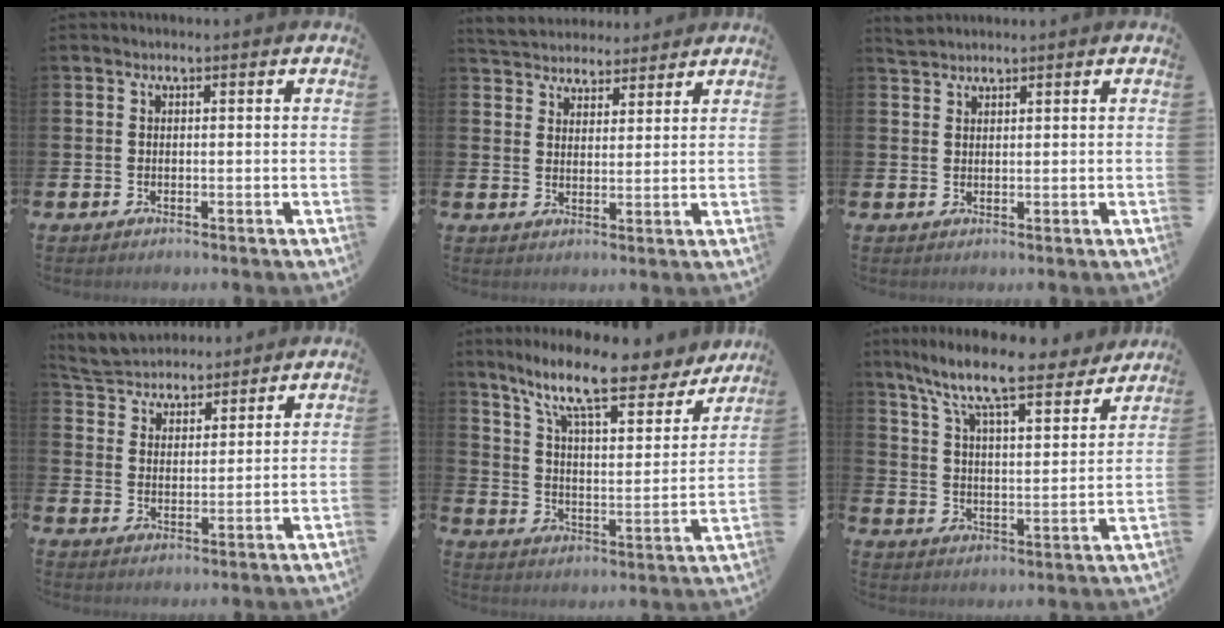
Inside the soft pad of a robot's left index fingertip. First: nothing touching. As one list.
[{"total": 4.6, "force": [4.4, 1.3, -0.4], "torque": [-0.017, -0.020, 0.081]}, {"total": 1.8, "force": [1.8, 0.4, 0.0], "torque": [0.008, -0.002, 0.032]}, {"total": 5.4, "force": [5.2, 1.3, -0.3], "torque": [-0.024, -0.026, 0.095]}, {"total": 11.9, "force": [9.6, 2.6, 6.6], "torque": [-0.142, -0.059, 0.158]}, {"total": 10.3, "force": [9.0, 1.6, 4.7], "torque": [-0.116, -0.066, 0.149]}]